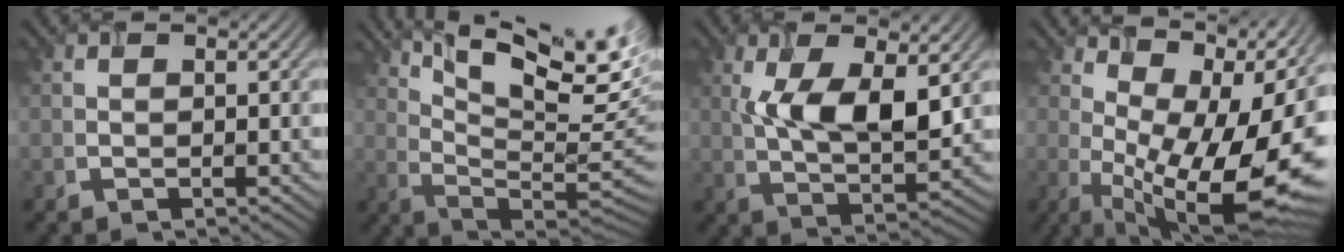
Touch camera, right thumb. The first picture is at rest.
{"total": 14.2, "force": [7.3, 3.9, 11.6], "torque": [-0.194, -0.002, 0.116]}
{"total": 10.3, "force": [1.8, 4.7, 9.0], "torque": [-0.159, -0.012, 0.034]}
{"total": 14.2, "force": [2.5, 6.1, 12.6], "torque": [-0.190, 0.002, 0.062]}